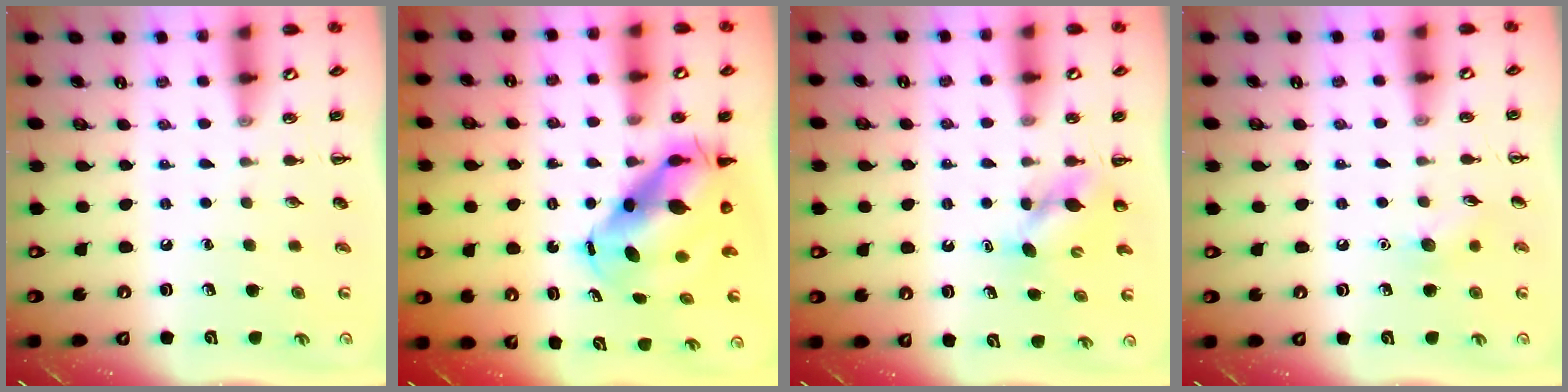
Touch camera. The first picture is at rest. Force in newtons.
{"total": 10.3, "press": 10.1, "slide": 2.2}
{"total": 4.7, "press": 4.6, "slide": 1.0}
{"total": 6.4, "press": 6.1, "slide": 1.9}